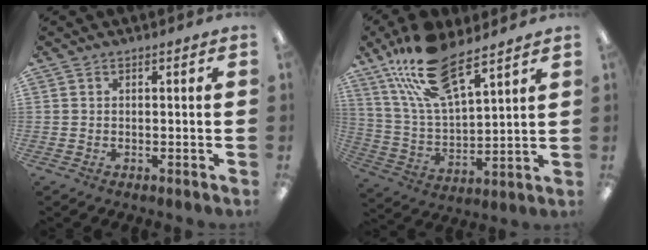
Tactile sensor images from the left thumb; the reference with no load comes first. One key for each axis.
{"total": 18.0, "fx": 13.2, "fy": 6.0, "fz": 10.8, "tx": -0.216, "ty": -0.053, "tz": 0.231}